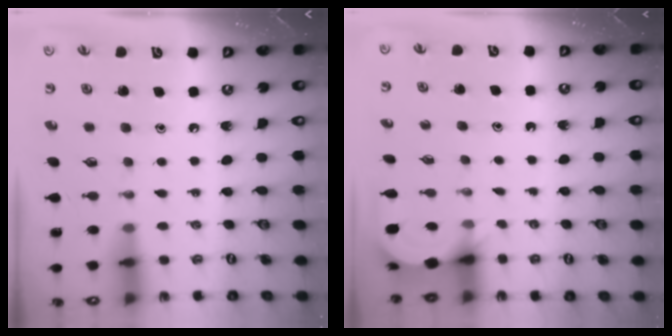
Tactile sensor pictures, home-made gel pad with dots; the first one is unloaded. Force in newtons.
{"total": 3.1, "press": 3.1, "slide": 0.2}